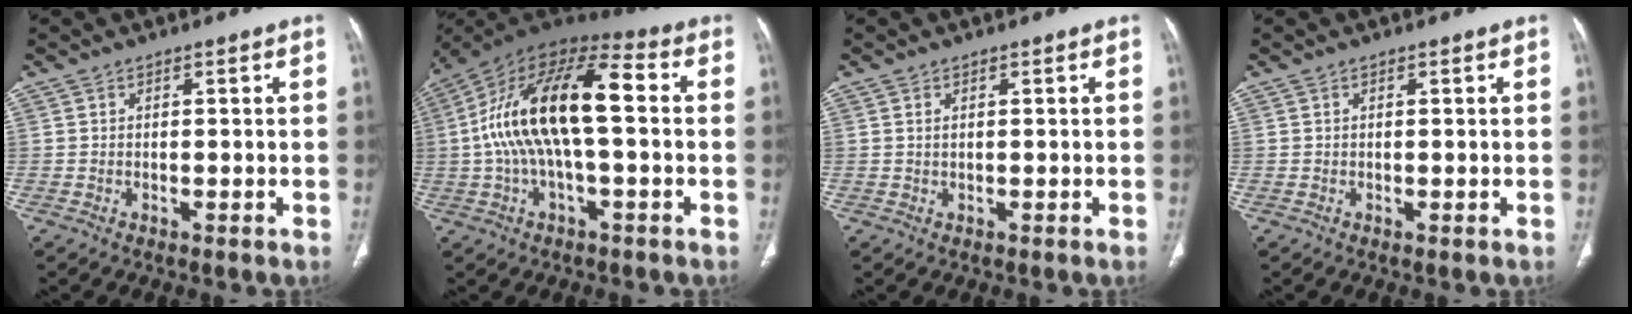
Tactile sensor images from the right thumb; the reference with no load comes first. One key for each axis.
{"total": 19.9, "fx": 0.8, "fy": 8.1, "fz": 18.1, "tx": -0.342, "ty": 0.049, "tz": 0.006}
{"total": 0.7, "fx": 0.3, "fy": 0.3, "fz": 0.6, "tx": -0.015, "ty": 0.003, "tz": 0.007}
{"total": 0.0}